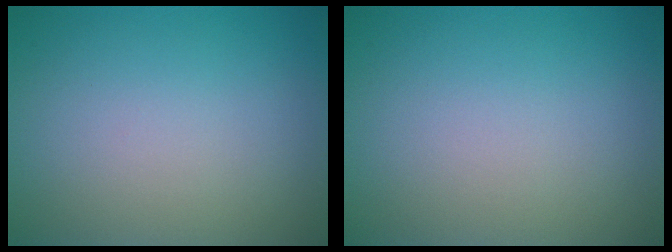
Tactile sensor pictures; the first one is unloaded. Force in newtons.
{"total": 0.0}